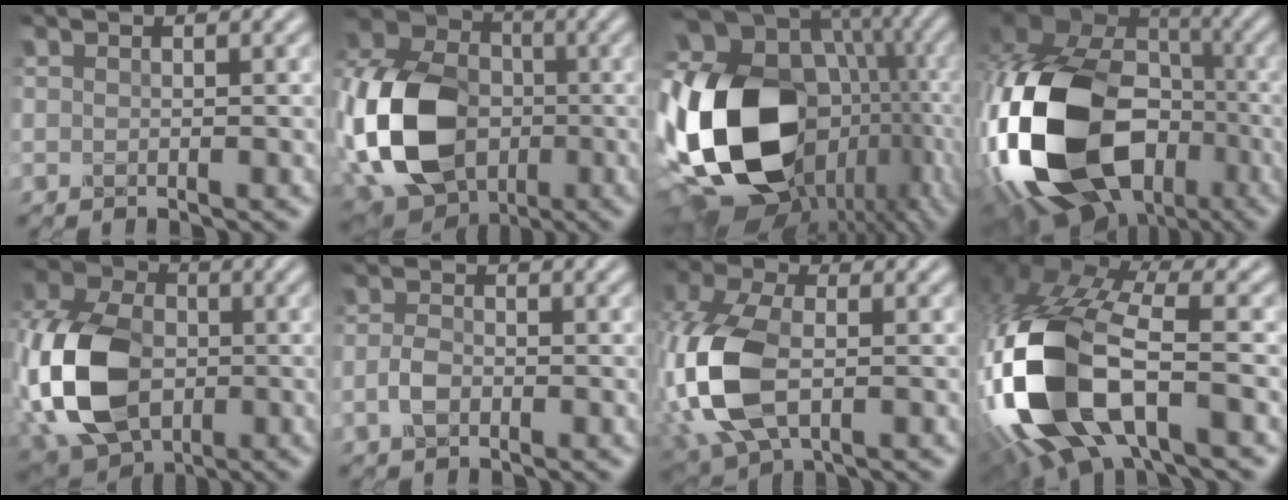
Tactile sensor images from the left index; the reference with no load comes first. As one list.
[{"total": 17.4, "force": [-3.8, 12.6, 11.3], "torque": [-0.270, -0.020, -0.068]}, {"total": 21.5, "force": [-3.3, 15.9, 14.0], "torque": [-0.292, -0.037, -0.027]}, {"total": 19.7, "force": [-6.2, 13.5, 12.9], "torque": [-0.282, -0.022, -0.108]}, {"total": 14.9, "force": [-2.7, 10.4, 10.4], "torque": [-0.259, -0.008, -0.070]}, {"total": 2.0, "force": [-0.8, 1.2, 1.4], "torque": [-0.032, 0.000, -0.021]}, {"total": 11.3, "force": [-1.8, 6.8, 8.8], "torque": [-0.233, -0.010, -0.040]}, {"total": 14.6, "force": [-3.9, 7.2, 12.1], "torque": [-0.281, -0.003, -0.078]}]